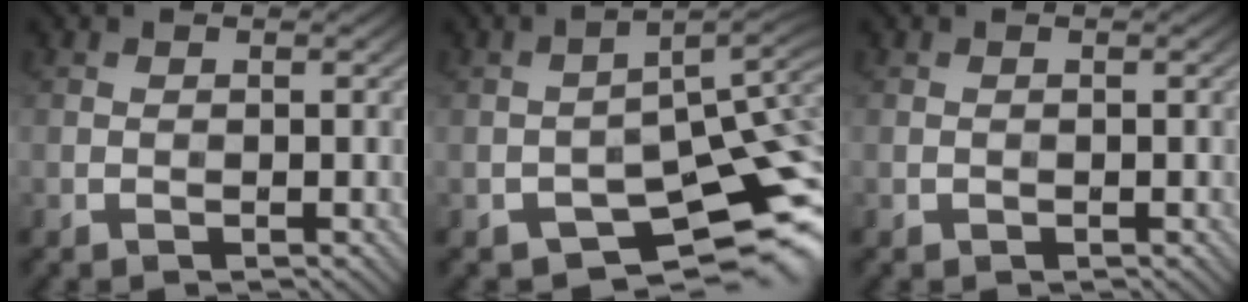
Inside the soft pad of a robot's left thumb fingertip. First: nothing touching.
{"total": 10.7, "force": [-5.6, 4.9, 7.7], "torque": [-0.110, -0.017, -0.090]}
{"total": 0.0}